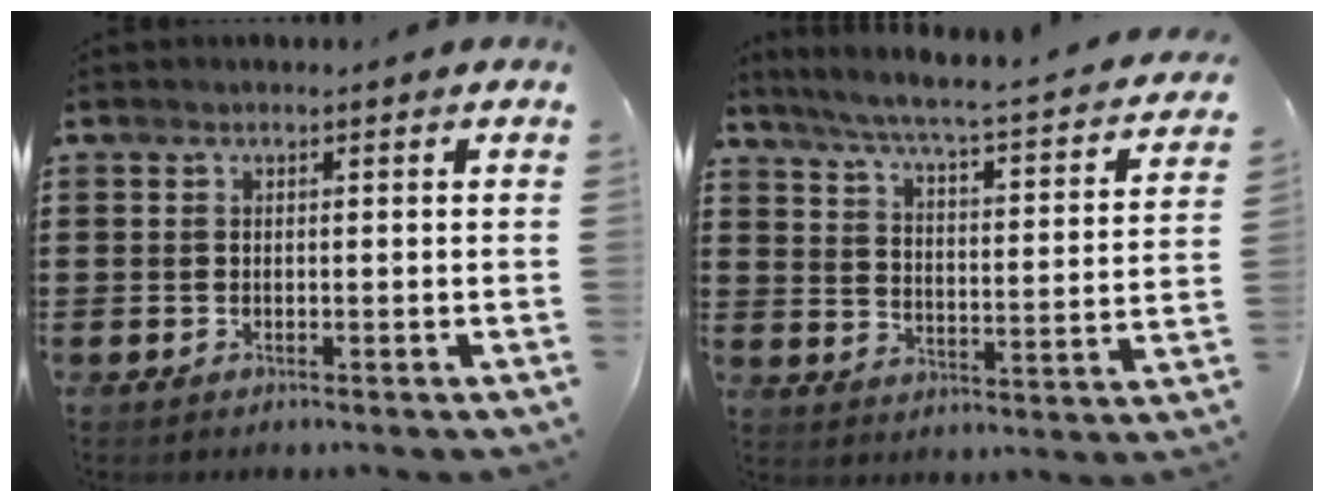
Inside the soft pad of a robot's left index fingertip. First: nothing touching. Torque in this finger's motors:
{"motor_torque": [2.14, 0.00, 0.00, -0.06]}